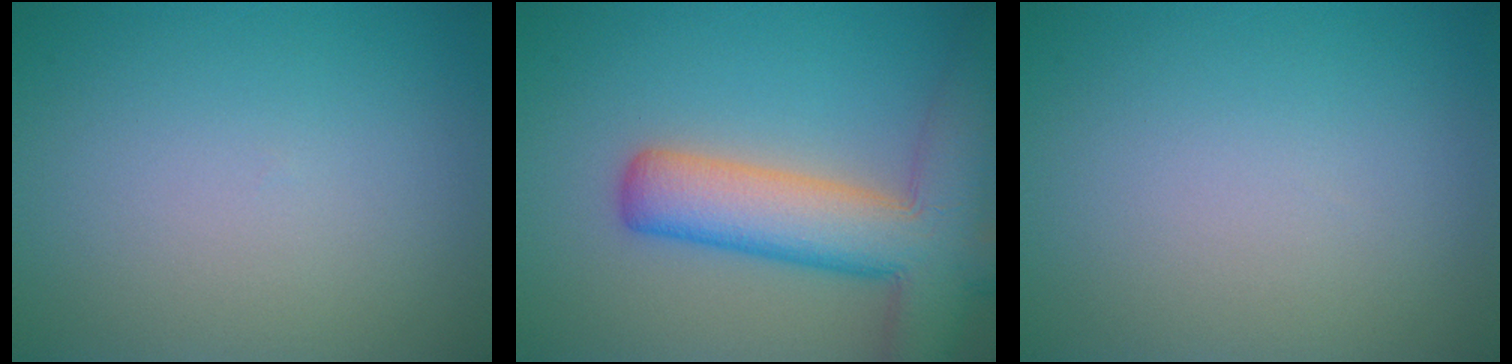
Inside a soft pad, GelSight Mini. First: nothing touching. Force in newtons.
{"total": 9.4, "press": 9.4, "slide": 0.6}
{"total": 0.0}